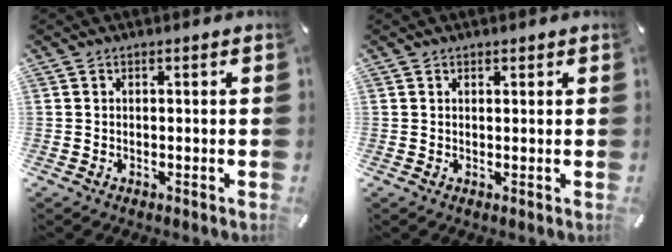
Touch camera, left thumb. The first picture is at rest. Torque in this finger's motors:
{"motor_torque": [-0.28, -0.29, -0.10, -0.01, -0.02]}